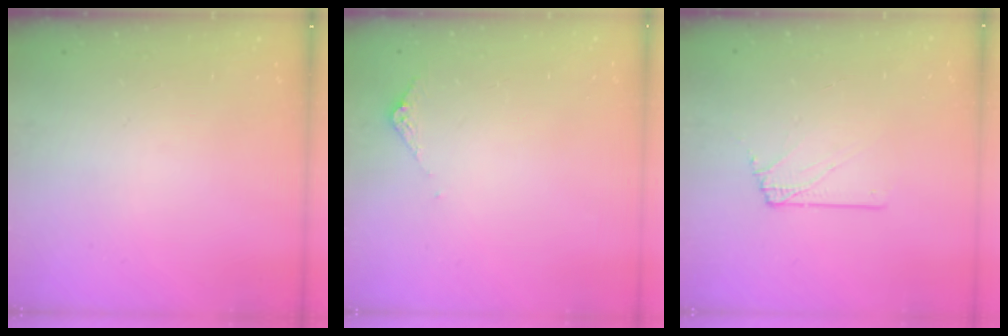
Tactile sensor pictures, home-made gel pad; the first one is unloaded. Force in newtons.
{"total": 4.8, "press": 4.8, "slide": 0.6}
{"total": 4.0, "press": 3.9, "slide": 0.7}